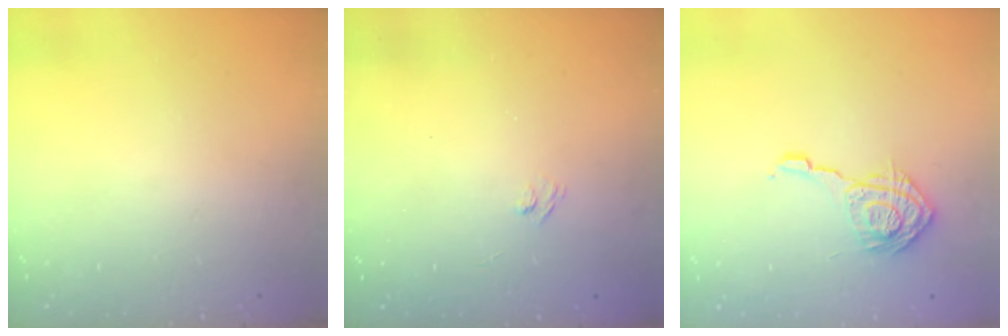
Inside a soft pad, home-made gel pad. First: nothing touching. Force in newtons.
{"total": 2.2, "press": 2.0, "slide": 1.0}
{"total": 13.1, "press": 13.1, "slide": 0.3}